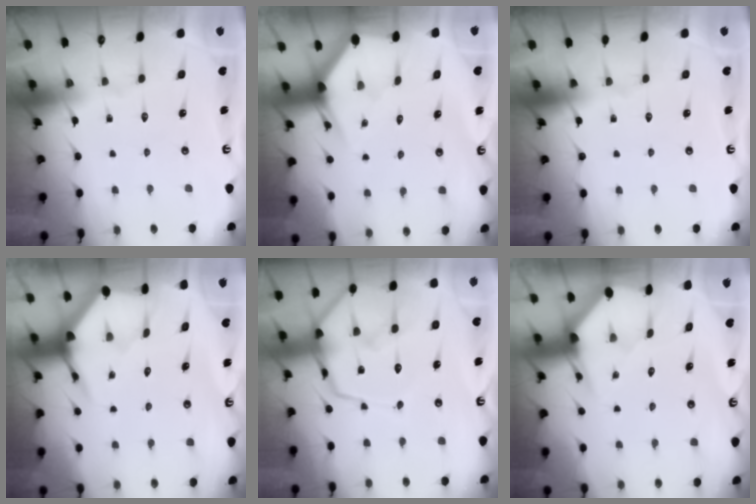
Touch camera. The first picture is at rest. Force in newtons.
{"total": 2.8, "press": 2.8, "slide": 0.2}
{"total": 0.0}
{"total": 4.0, "press": 3.9, "slide": 0.5}
{"total": 15.5, "press": 15.5, "slide": 1.3}
{"total": 3.3, "press": 3.3, "slide": 0.3}